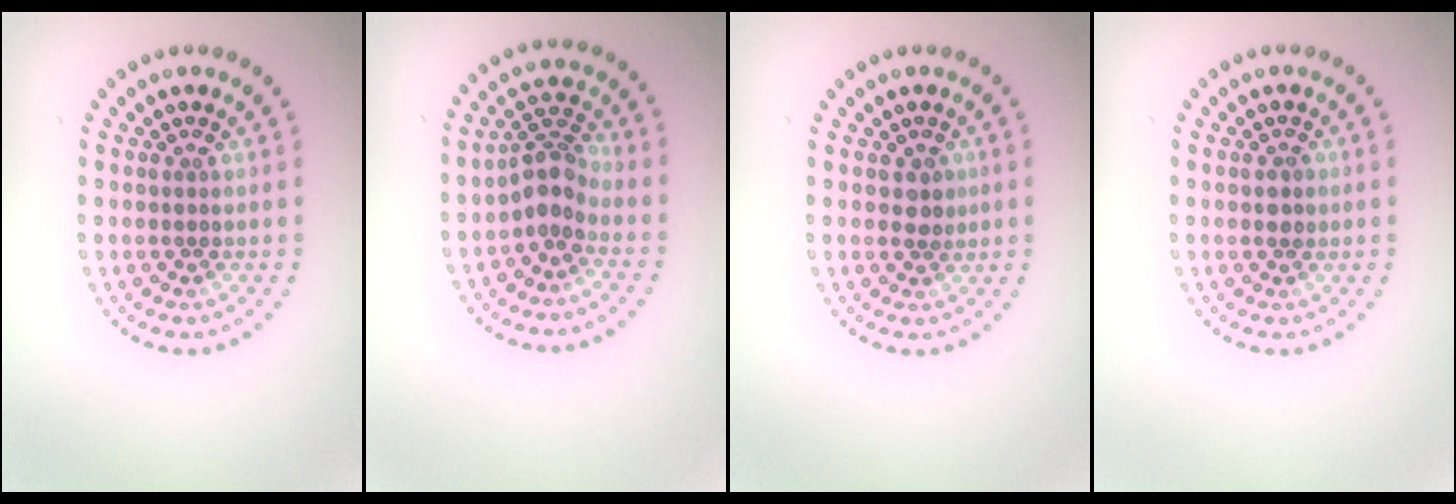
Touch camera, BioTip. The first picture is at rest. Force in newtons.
{"total": 2.8, "press": 2.2, "slide": 1.8}
{"total": 1.5, "press": 1.4, "slide": 0.6}
{"total": 1.2, "press": 1.2, "slide": 0.2}